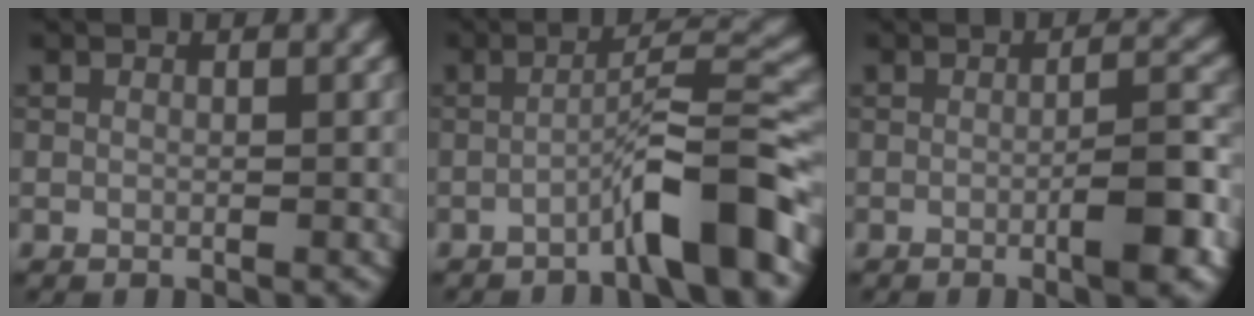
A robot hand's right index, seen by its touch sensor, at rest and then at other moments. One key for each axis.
{"total": 6.1, "fx": -3.4, "fy": 0.5, "fz": 5.0, "tx": -0.074, "ty": 0.024, "tz": -0.067}
{"total": 4.8, "fx": -1.5, "fy": 0.9, "fz": 4.5, "tx": -0.060, "ty": 0.008, "tz": -0.025}